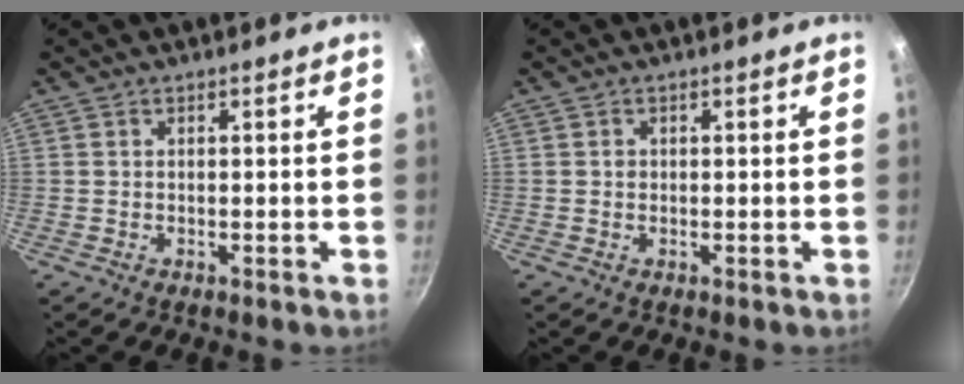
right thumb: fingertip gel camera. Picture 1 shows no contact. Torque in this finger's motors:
{"motor_torque": [0.28, -0.12, 0.31, -0.24, 0.01]}